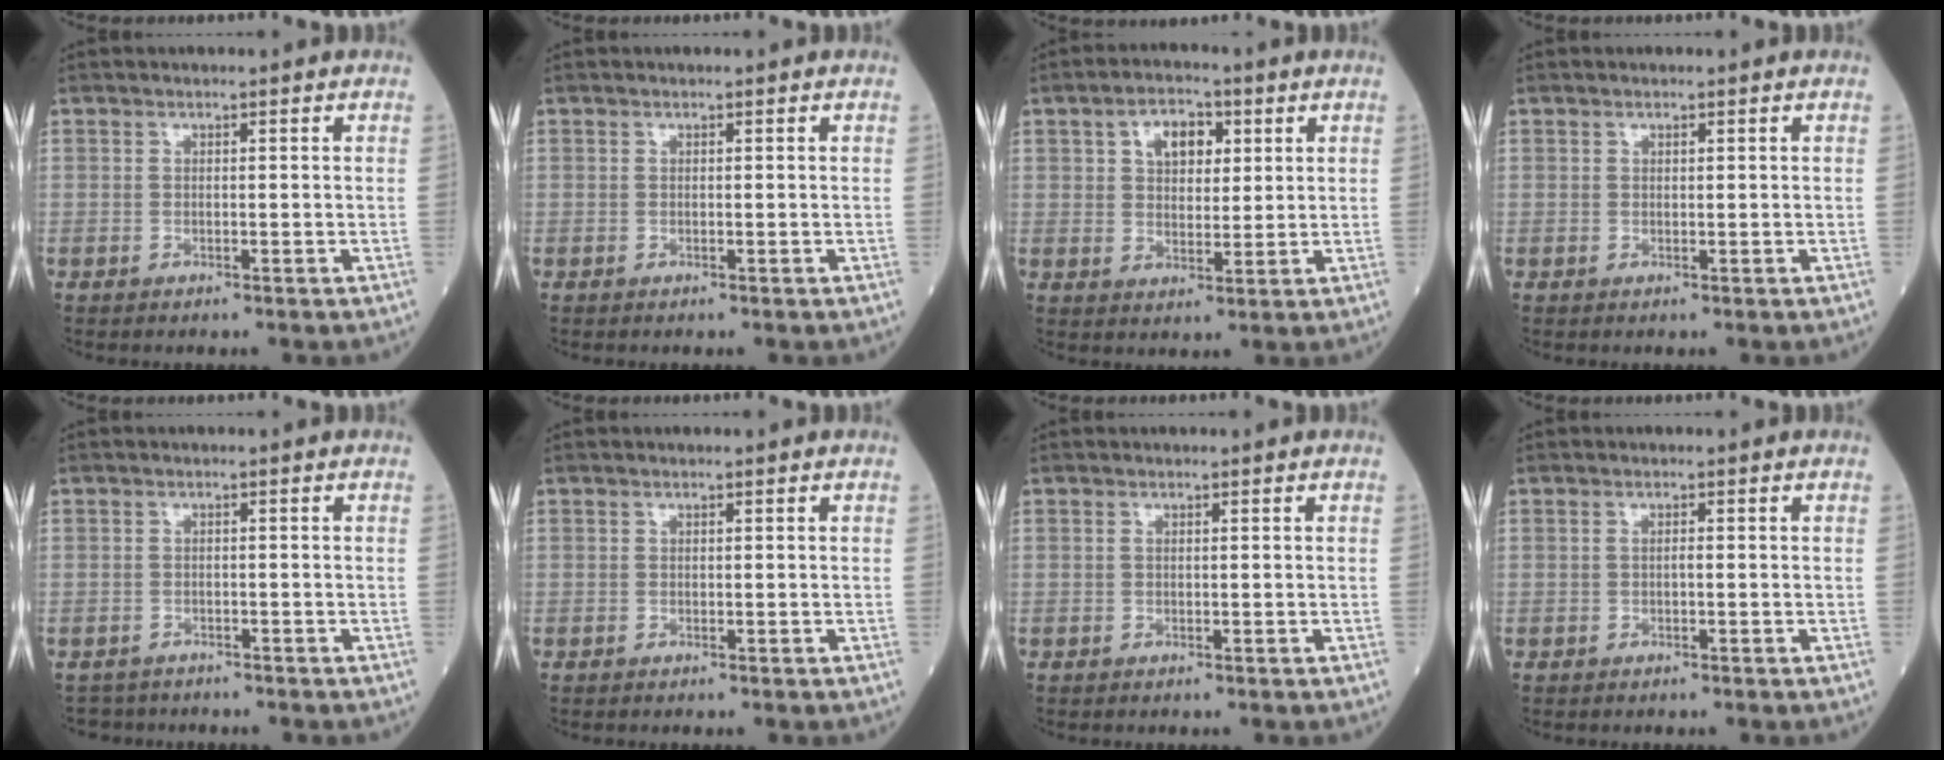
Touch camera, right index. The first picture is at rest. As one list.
[{"total": 0.0}, {"total": 6.2, "force": [2.3, 3.7, 4.3], "torque": [-0.069, 0.014, 0.040]}, {"total": 0.0}, {"total": 2.7, "force": [-2.4, 1.0, -0.8], "torque": [0.009, -0.002, -0.046]}, {"total": 0.0}, {"total": 0.0}, {"total": 0.7, "force": [-0.1, 0.1, 0.6], "torque": [-0.012, 0.001, -0.001]}]